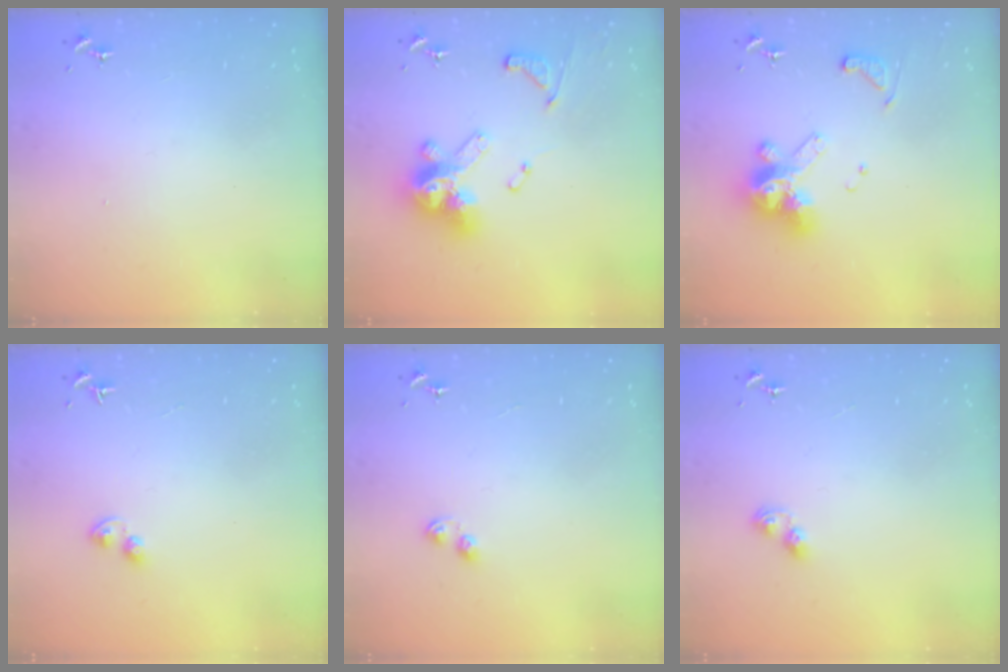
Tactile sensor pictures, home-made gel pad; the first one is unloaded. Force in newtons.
{"total": 18.2, "press": 18.0, "slide": 2.1}
{"total": 14.2, "press": 14.0, "slide": 1.8}
{"total": 3.3, "press": 3.2, "slide": 0.8}
{"total": 4.4, "press": 4.4, "slide": 0.5}
{"total": 5.5, "press": 5.4, "slide": 0.6}